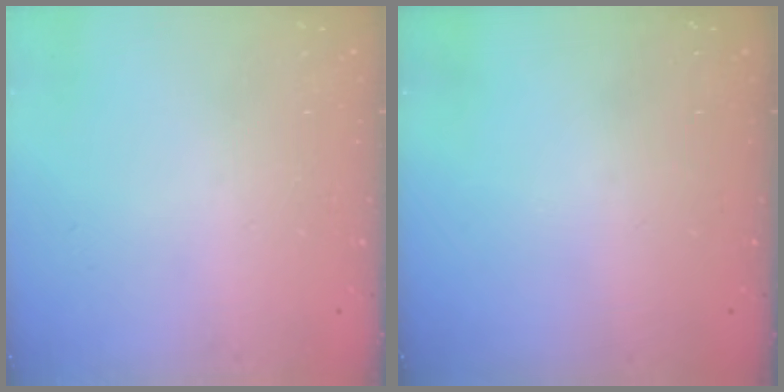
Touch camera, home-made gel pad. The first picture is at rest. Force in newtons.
{"total": 0.0}